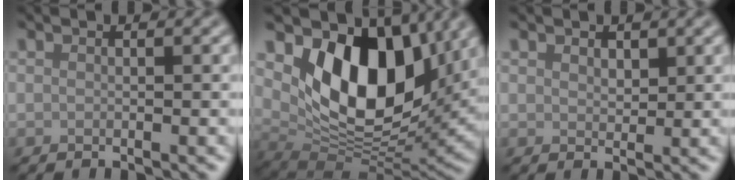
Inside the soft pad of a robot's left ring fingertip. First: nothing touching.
{"total": 11.6, "force": [4.0, 7.0, 8.4], "torque": [-0.123, -0.025, 0.074]}
{"total": 1.3, "force": [1.0, 0.7, 0.5], "torque": [-0.008, -0.003, 0.020]}